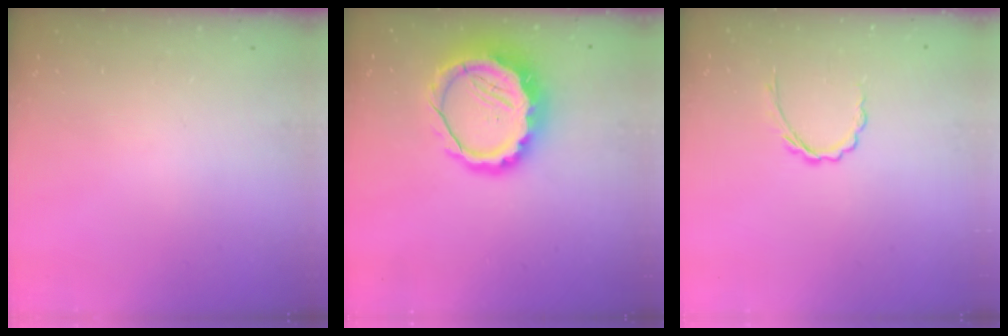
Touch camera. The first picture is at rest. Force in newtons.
{"total": 13.6, "press": 13.2, "slide": 3.2}
{"total": 4.4, "press": 4.2, "slide": 1.3}